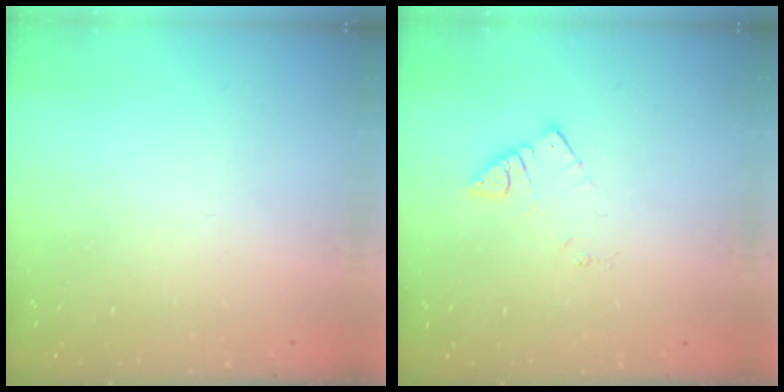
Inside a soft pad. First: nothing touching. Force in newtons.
{"total": 2.8, "press": 2.7, "slide": 0.3}